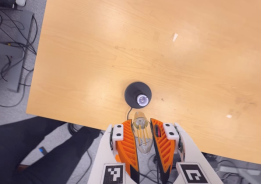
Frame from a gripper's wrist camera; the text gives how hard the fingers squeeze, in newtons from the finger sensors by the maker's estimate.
{"total": 20.9, "left": 23.4, "right": 18.4}